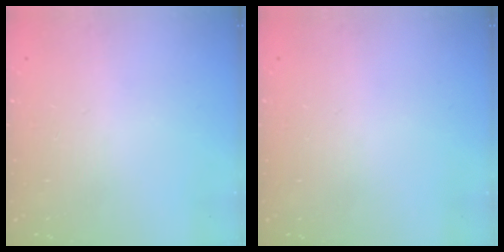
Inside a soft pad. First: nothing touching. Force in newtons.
{"total": 0.0}